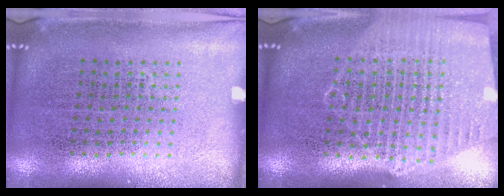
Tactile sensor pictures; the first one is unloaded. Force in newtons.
{"total": 1.8, "press": 1.7, "slide": 0.6}